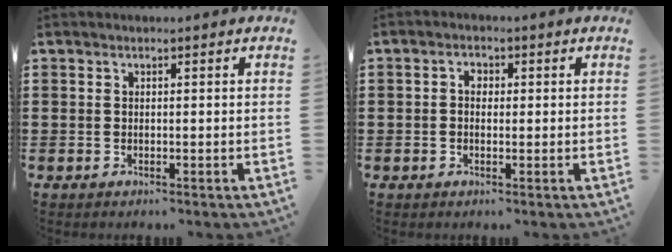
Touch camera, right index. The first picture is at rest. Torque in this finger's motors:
{"motor_torque": [2.14, 0.00, 0.04, -0.01]}